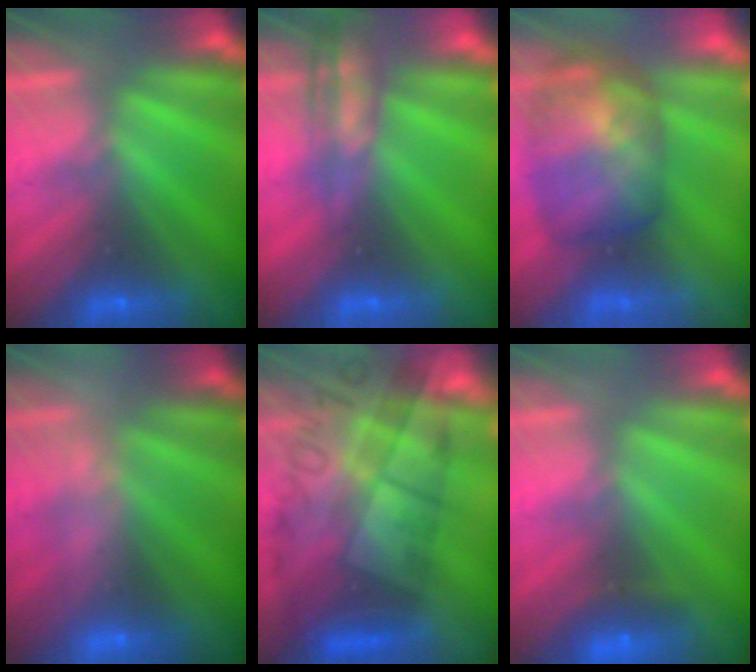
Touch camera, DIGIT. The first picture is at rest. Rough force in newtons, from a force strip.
{"total": 2.8}
{"total": 7.0}
{"total": 2.4}
{"total": 11.1}
{"total": 2.3}